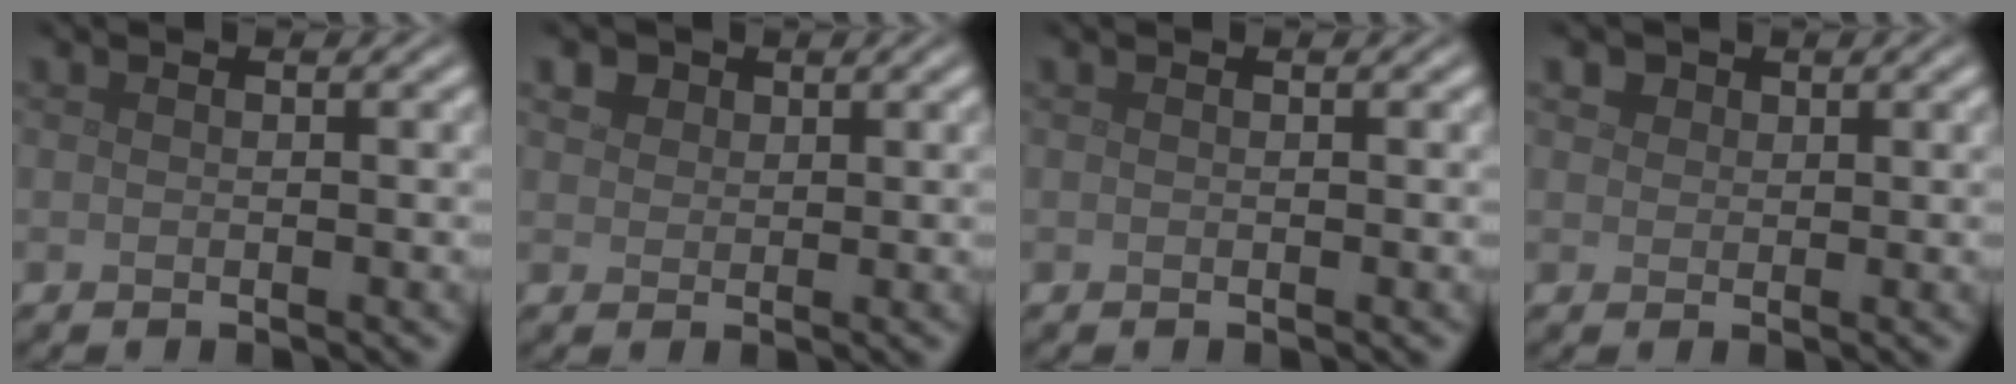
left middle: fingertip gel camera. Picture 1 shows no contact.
{"total": 2.7, "force": [1.7, 1.8, 1.0], "torque": [-0.028, 0.004, 0.024]}
{"total": 0.0}
{"total": 2.3, "force": [1.4, 1.6, 0.8], "torque": [-0.021, 0.001, 0.020]}